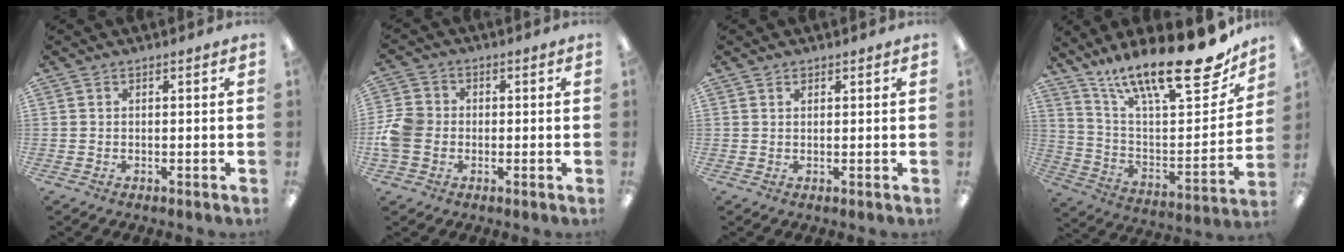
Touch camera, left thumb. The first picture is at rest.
{"total": 7.7, "force": [-1.2, 6.5, 3.9], "torque": [-0.096, 0.019, -0.020]}
{"total": 0.8, "force": [0.7, 0.4, 0.2], "torque": [0.003, -0.002, 0.010]}
{"total": 23.1, "force": [17.2, 6.4, 14.0], "torque": [-0.207, -0.122, 0.284]}